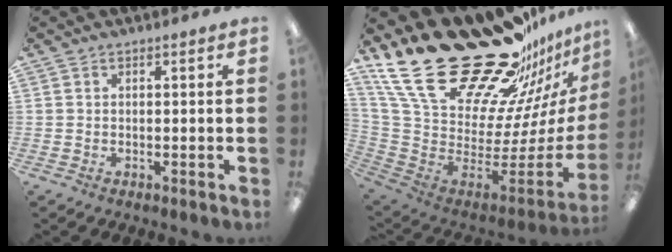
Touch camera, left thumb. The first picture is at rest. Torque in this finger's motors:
{"motor_torque": [3.69, 1.32, 1.41, -1.36, 0.38]}